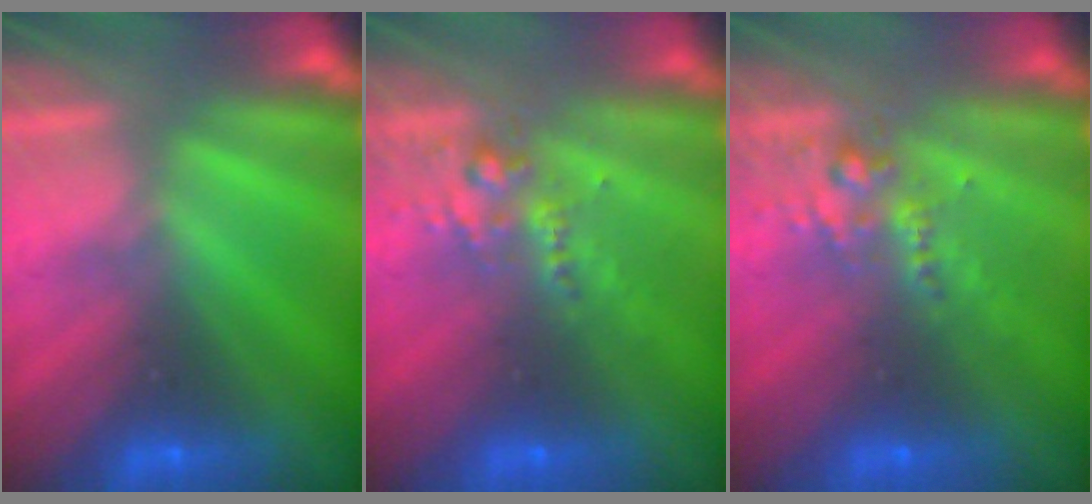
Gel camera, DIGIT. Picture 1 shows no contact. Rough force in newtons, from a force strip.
{"total": 2.6}
{"total": 2.6}